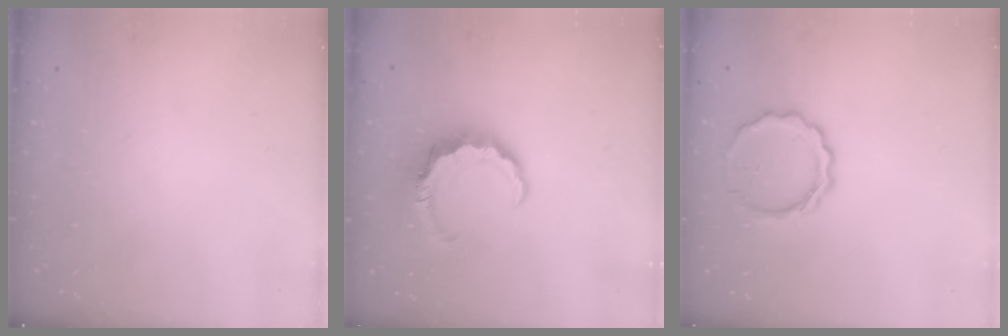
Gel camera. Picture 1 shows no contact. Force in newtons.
{"total": 7.7, "press": 7.6, "slide": 1.1}
{"total": 9.0, "press": 8.8, "slide": 1.9}